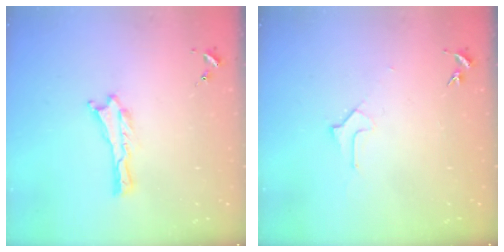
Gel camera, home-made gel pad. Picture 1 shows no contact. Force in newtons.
{"total": 1.6, "press": 1.6, "slide": 0.1}